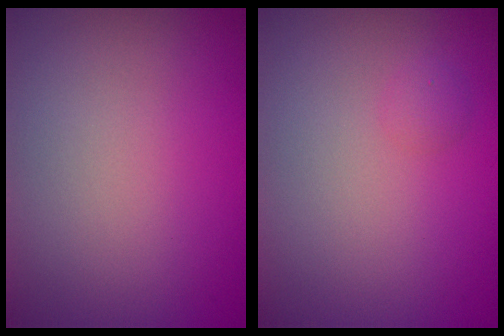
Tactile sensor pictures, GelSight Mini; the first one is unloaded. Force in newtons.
{"total": 0.8, "press": 0.8, "slide": 0.0}